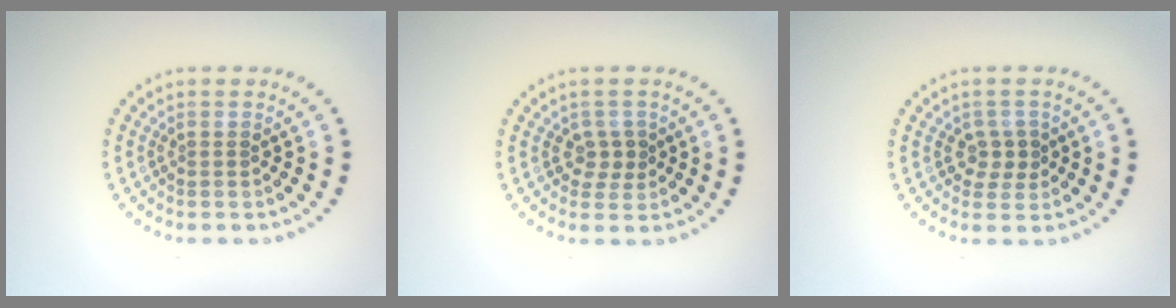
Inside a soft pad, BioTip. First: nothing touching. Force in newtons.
{"total": 1.8, "press": 1.6, "slide": 0.8}
{"total": 1.9, "press": 1.7, "slide": 0.8}